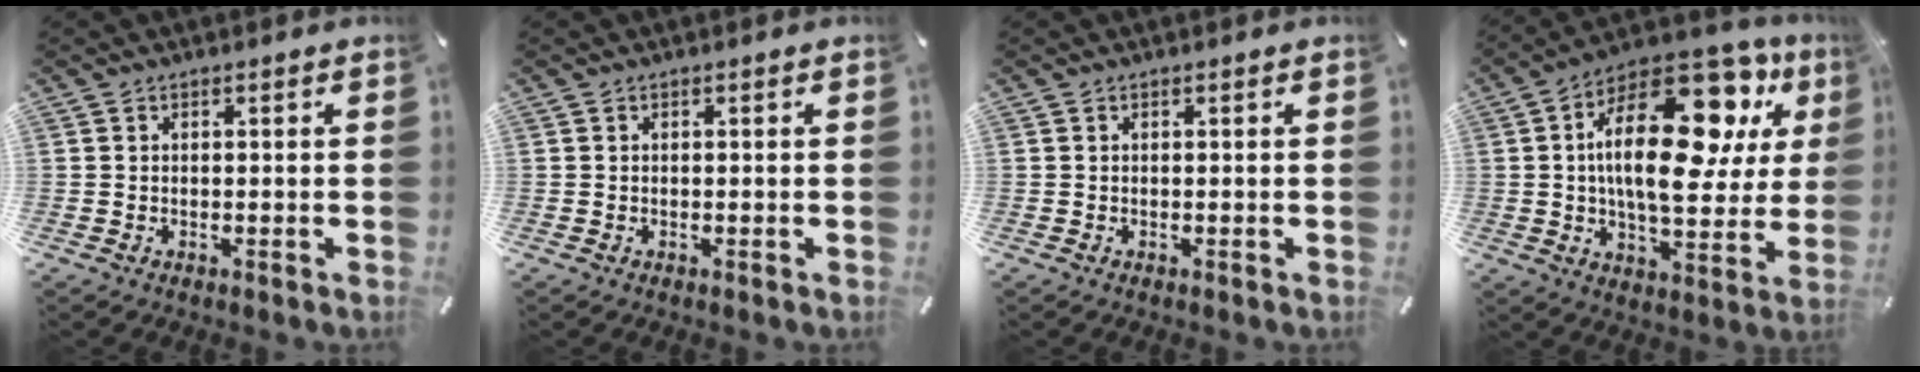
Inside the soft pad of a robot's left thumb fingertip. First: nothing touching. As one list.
[{"total": 0.0}, {"total": 0.0}, {"total": 26.8, "force": [8.4, 13.0, 21.9], "torque": [-0.360, -0.048, 0.136]}]